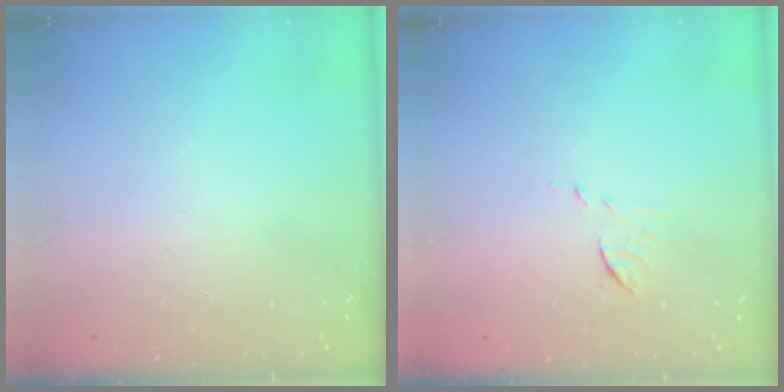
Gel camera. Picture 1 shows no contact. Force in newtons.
{"total": 6.2, "press": 6.2, "slide": 0.2}